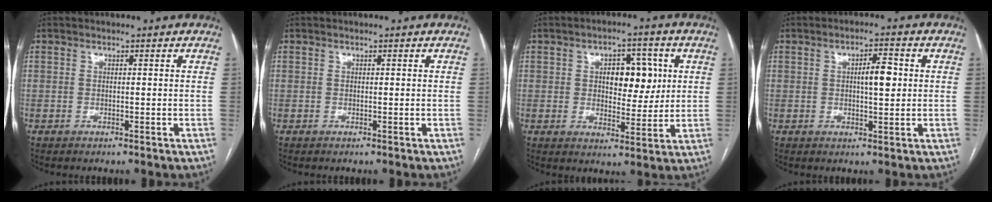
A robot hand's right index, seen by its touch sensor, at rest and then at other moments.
{"total": 0.0}
{"total": 8.1, "force": [1.9, 4.3, 6.6], "torque": [-0.088, 0.013, 0.035]}
{"total": 4.6, "force": [0.6, 1.3, 4.4], "torque": [-0.071, 0.007, 0.010]}